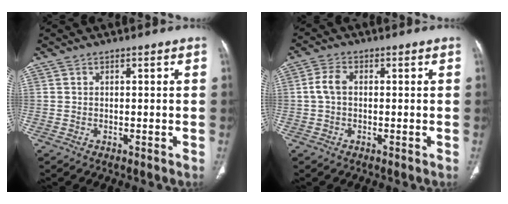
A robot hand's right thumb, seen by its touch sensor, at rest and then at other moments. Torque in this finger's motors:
{"motor_torque": [-0.54, 0.63, 0.18, -0.11, -0.01]}